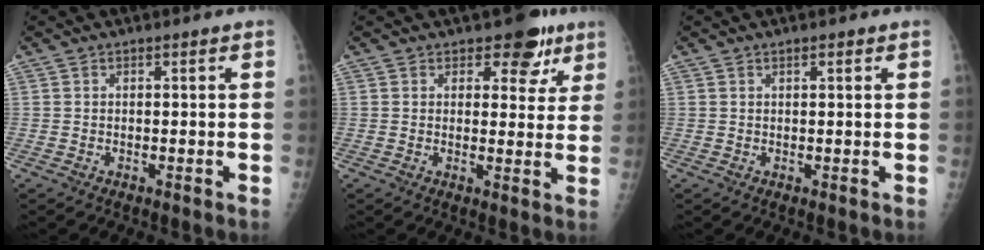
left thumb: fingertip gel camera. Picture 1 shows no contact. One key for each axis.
{"total": 6.9, "fx": 4.2, "fy": 4.2, "fz": 3.6, "tx": 0.000, "ty": -0.015, "tz": 0.051}
{"total": 1.0, "fx": 0.6, "fy": 0.3, "fz": 0.8, "tx": -0.012, "ty": 0.000, "tz": 0.008}